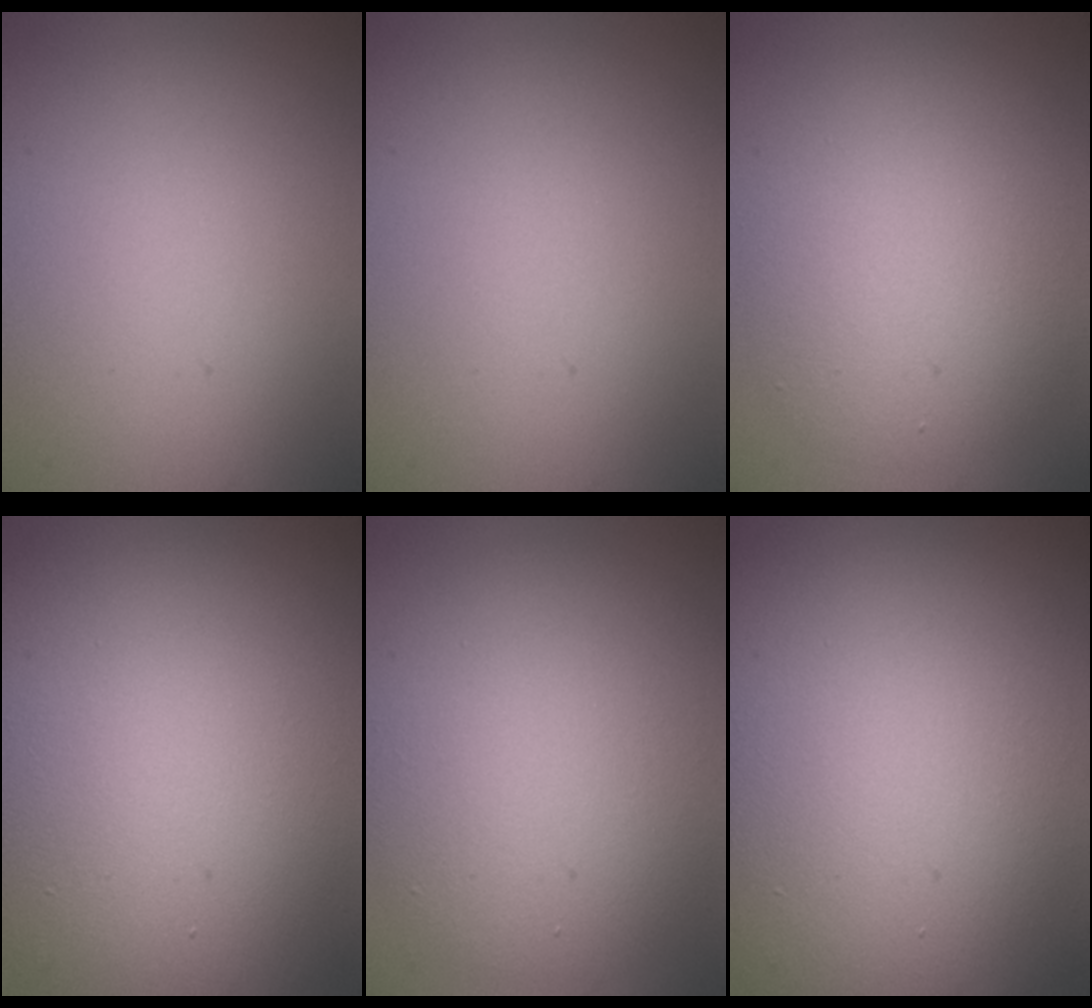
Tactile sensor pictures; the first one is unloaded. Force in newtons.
{"total": 0.0}
{"total": 6.5, "press": 6.5, "slide": 0.6}
{"total": 15.9, "press": 15.9, "slide": 1.1}
{"total": 8.7, "press": 8.7, "slide": 0.7}
{"total": 18.5, "press": 18.5, "slide": 0.7}